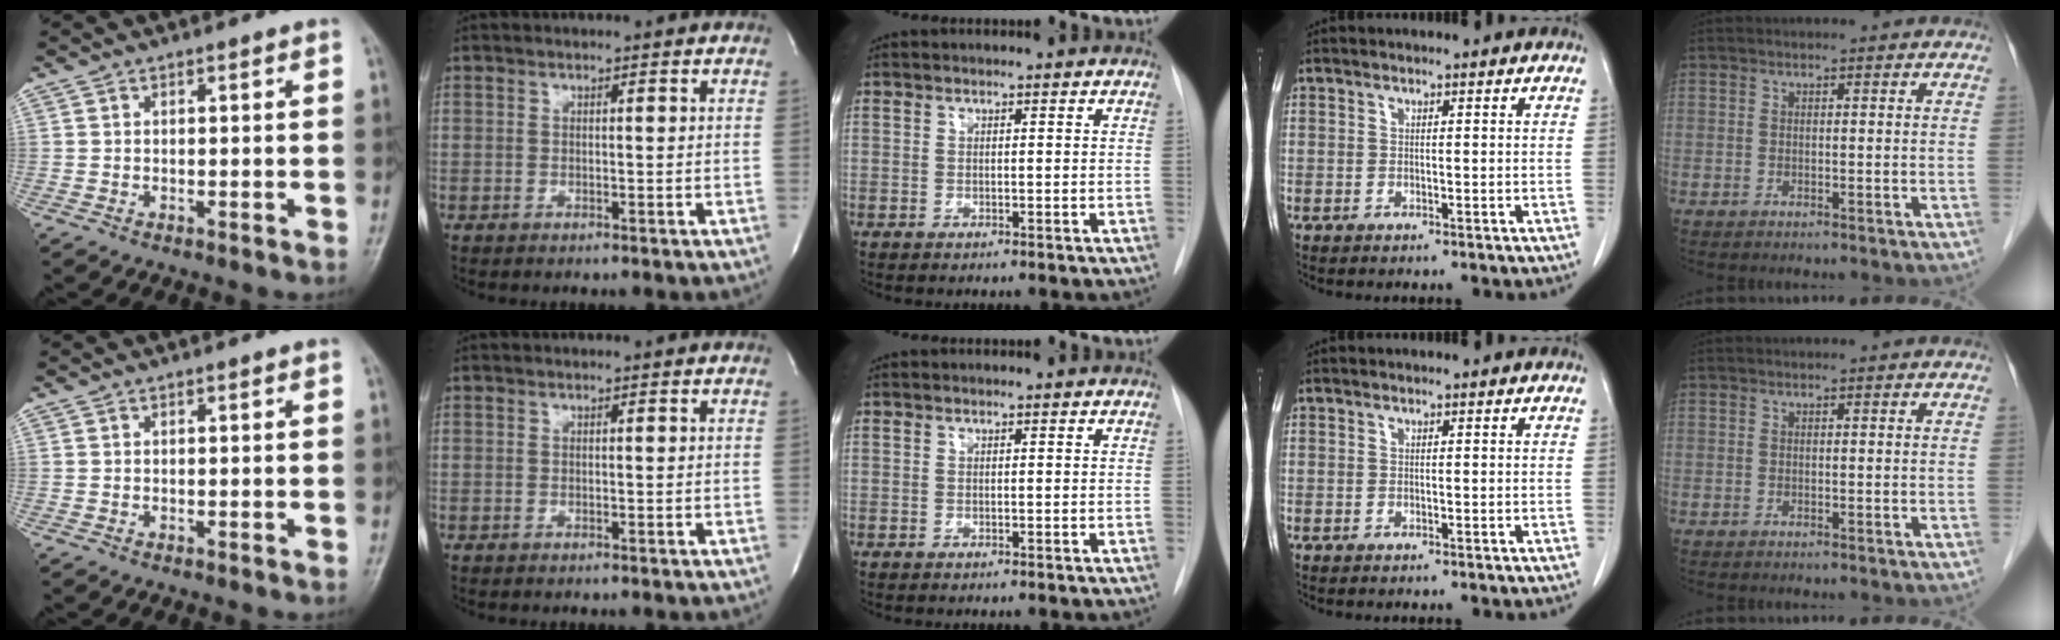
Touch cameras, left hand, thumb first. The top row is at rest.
{}